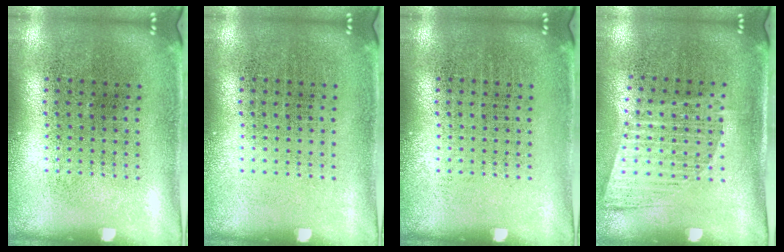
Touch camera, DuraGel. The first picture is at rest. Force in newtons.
{"total": 0.0}
{"total": 0.0}
{"total": 1.2, "press": 1.0, "slide": 0.7}